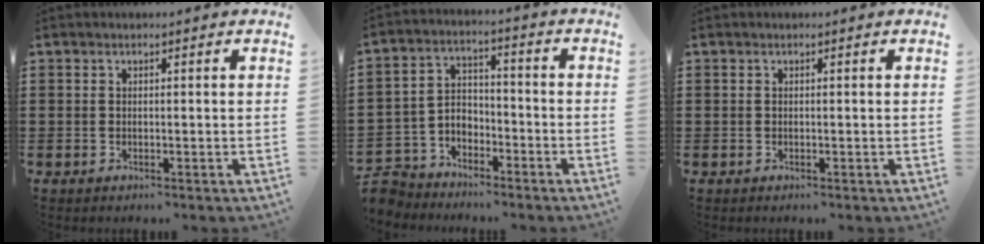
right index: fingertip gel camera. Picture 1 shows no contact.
{"total": 4.7, "force": [-4.1, 2.3, 0.0], "torque": [-0.028, -0.005, -0.093]}
{"total": 0.0}